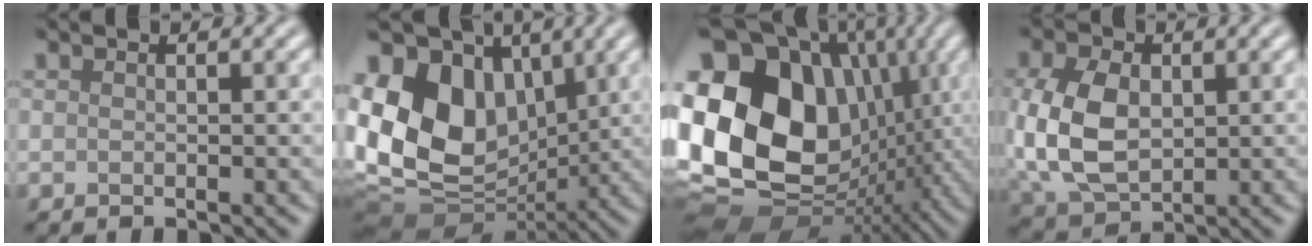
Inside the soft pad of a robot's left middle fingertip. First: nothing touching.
{"total": 16.1, "force": [1.8, 12.0, 10.6], "torque": [-0.217, 0.024, 0.046]}
{"total": 19.3, "force": [1.9, 14.6, 12.5], "torque": [-0.274, 0.018, 0.047]}
{"total": 8.5, "force": [0.1, 5.7, 6.2], "torque": [-0.165, 0.002, 0.007]}